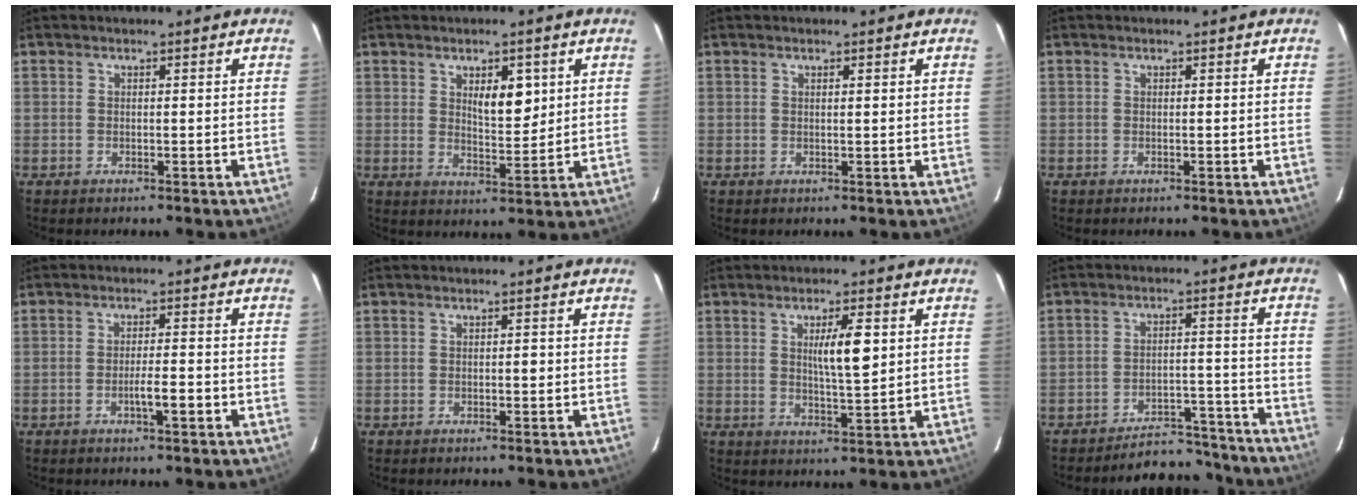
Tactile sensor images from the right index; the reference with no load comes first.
{"total": 6.0, "force": [2.1, 2.5, 5.1], "torque": [-0.083, -0.002, 0.041]}
{"total": 0.9, "force": [0.4, 0.2, 0.8], "torque": [-0.022, 0.003, 0.005]}
{"total": 0.0}
{"total": 3.6, "force": [-1.4, 0.5, 3.3], "torque": [-0.054, 0.003, -0.023]}
{"total": 1.0, "force": [-0.2, 0.4, 0.8], "torque": [-0.012, 0.002, -0.004]}
{"total": 5.9, "force": [1.2, 0.9, 5.7], "torque": [-0.096, 0.003, 0.023]}
{"total": 10.3, "force": [-9.9, 2.7, 1.0], "torque": [0.002, 0.028, -0.143]}